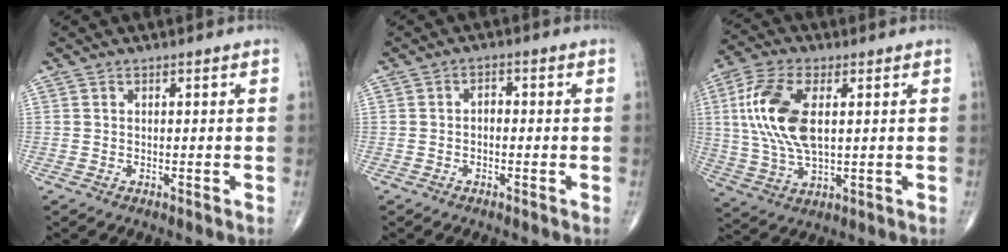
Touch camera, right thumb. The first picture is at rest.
{"total": 1.7, "force": [-0.4, 1.1, 1.2], "torque": [-0.006, 0.008, -0.013]}
{"total": 14.1, "force": [2.5, 6.9, 12.1], "torque": [-0.264, 0.000, 0.050]}